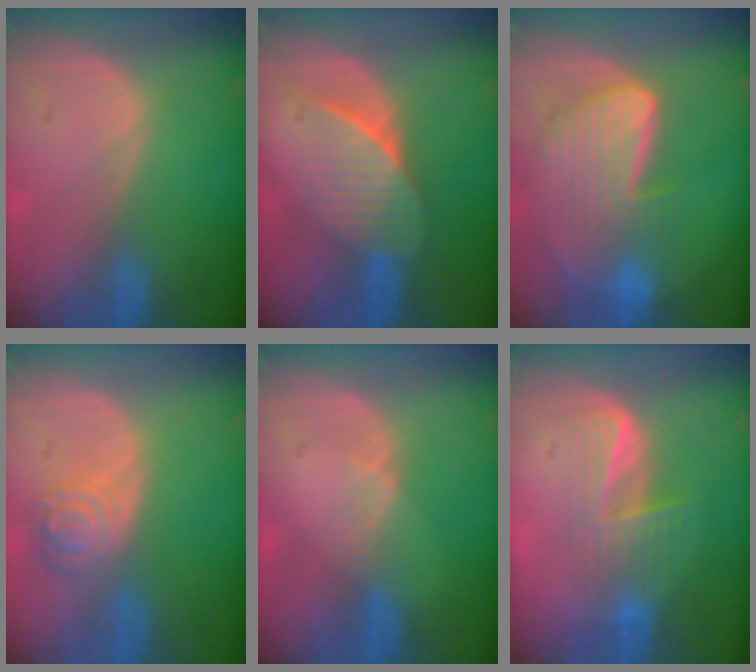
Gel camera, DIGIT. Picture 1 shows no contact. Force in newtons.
{"total": 7.5, "press": 6.8, "slide": 3.2}
{"total": 9.0, "press": 7.9, "slide": 4.2}
{"total": 5.0, "press": 4.4, "slide": 2.3}
{"total": 1.1, "press": 1.1, "slide": 0.2}
{"total": 5.9, "press": 5.4, "slide": 2.3}